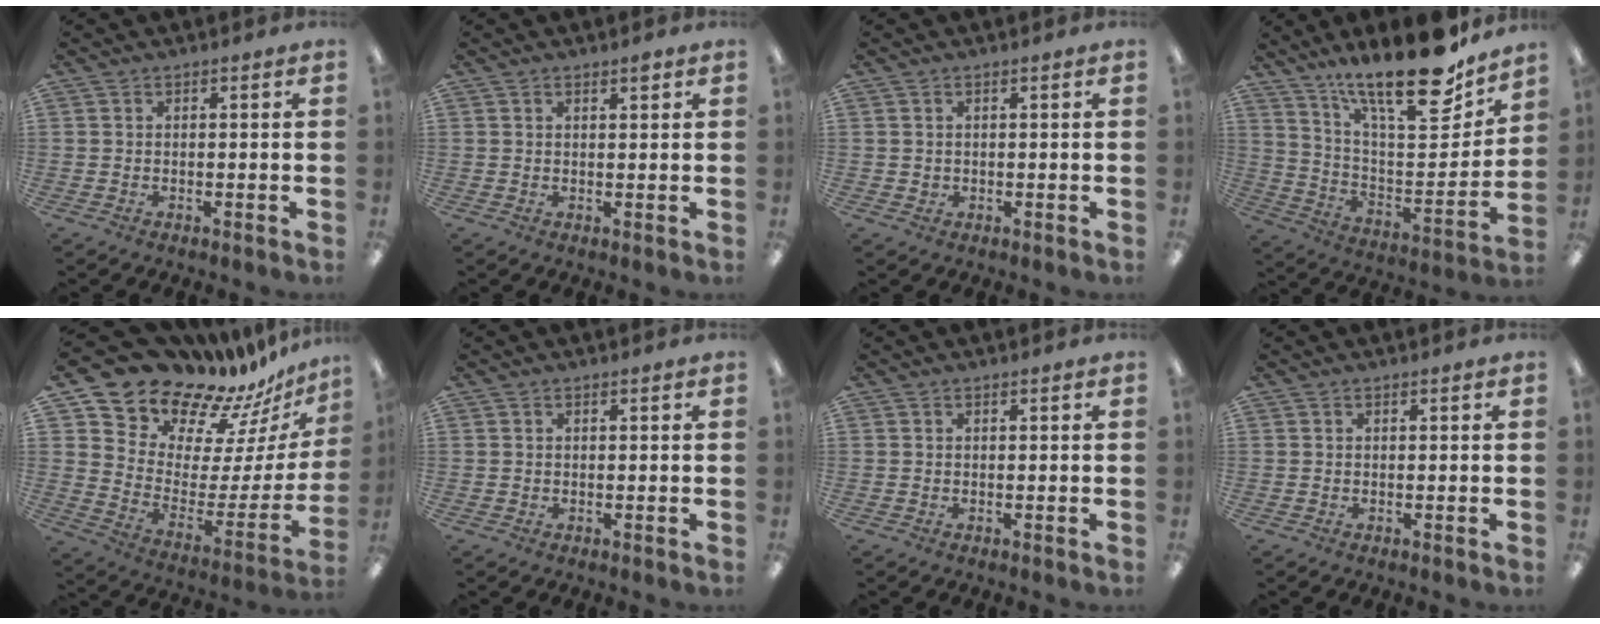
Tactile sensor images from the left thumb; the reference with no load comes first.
{"total": 1.6, "force": [1.2, 0.4, 0.9], "torque": [-0.011, -0.004, 0.019]}
{"total": 0.8, "force": [0.4, 0.7, 0.2], "torque": [-0.005, 0.003, 0.006]}
{"total": 22.2, "force": [17.4, 5.3, 12.6], "torque": [-0.195, -0.130, 0.289]}
{"total": 17.5, "force": [16.0, 6.5, 2.4], "torque": [-0.043, -0.156, 0.284]}
{"total": 0.0}
{"total": 0.0}
{"total": 0.0}